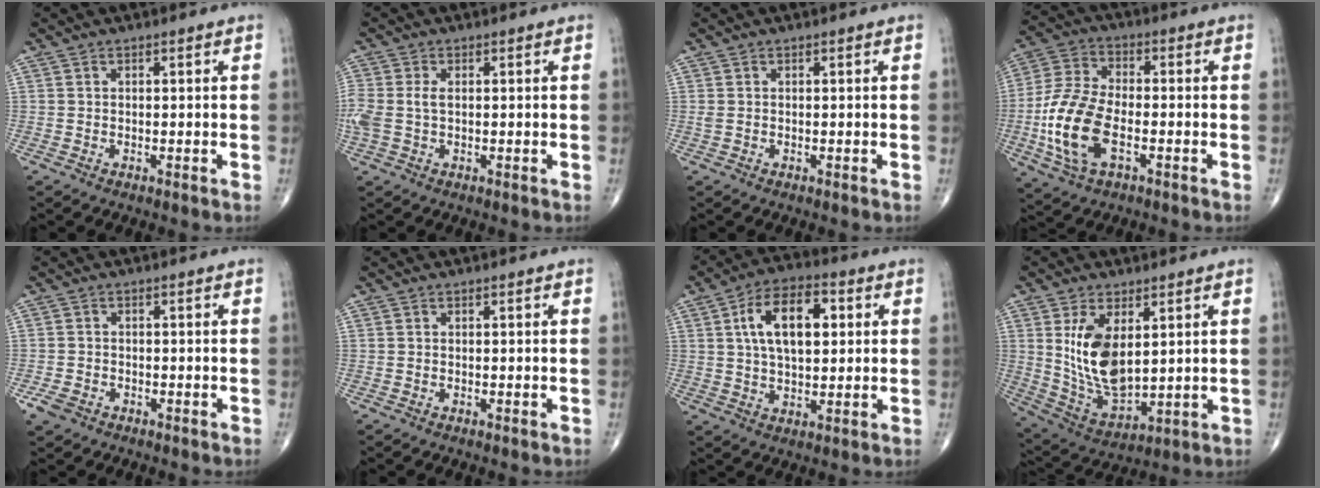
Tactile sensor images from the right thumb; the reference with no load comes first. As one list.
[{"total": 5.0, "force": [0.1, 3.1, 4.0], "torque": [-0.120, 0.013, 0.006]}, {"total": 0.7, "force": [0.1, 0.4, 0.5], "torque": [-0.016, 0.003, 0.005]}, {"total": 14.4, "force": [-3.7, 7.3, 11.8], "torque": [-0.255, 0.014, -0.072]}, {"total": 3.1, "force": [-1.8, 2.1, 1.4], "torque": [-0.032, 0.005, -0.030]}, {"total": 0.0}, {"total": 12.8, "force": [3.0, 6.8, 10.4], "torque": [-0.163, 0.009, 0.046]}, {"total": 13.4, "force": [3.2, 7.0, 11.0], "torque": [-0.192, -0.023, 0.079]}]